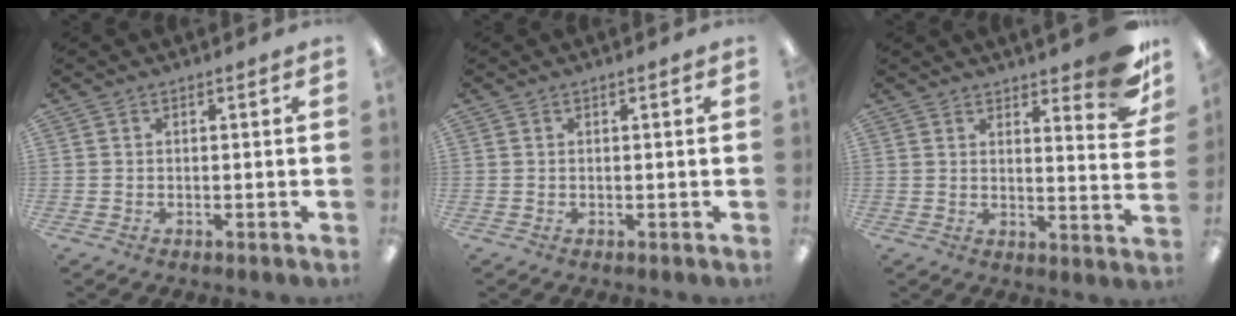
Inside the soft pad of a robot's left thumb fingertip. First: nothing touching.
{"total": 0.9, "force": [0.3, 0.1, 0.9], "torque": [-0.016, 0.001, 0.005]}
{"total": 10.2, "force": [7.7, 2.7, 6.2], "torque": [-0.066, -0.057, 0.129]}